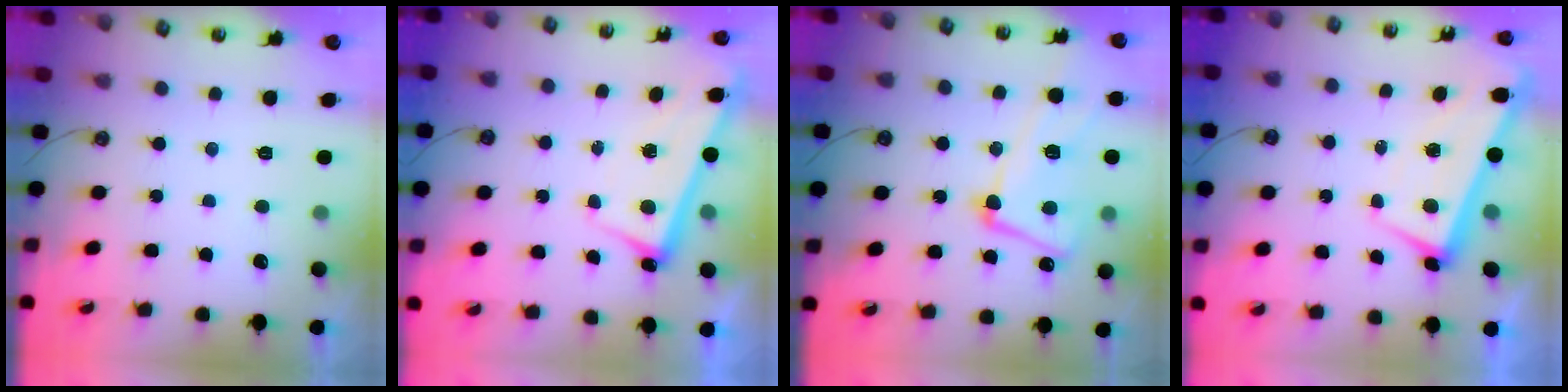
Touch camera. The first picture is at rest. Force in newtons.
{"total": 2.5, "press": 2.5, "slide": 0.7}
{"total": 10.1, "press": 10.0, "slide": 1.6}
{"total": 1.5, "press": 0.5, "slide": 1.5}